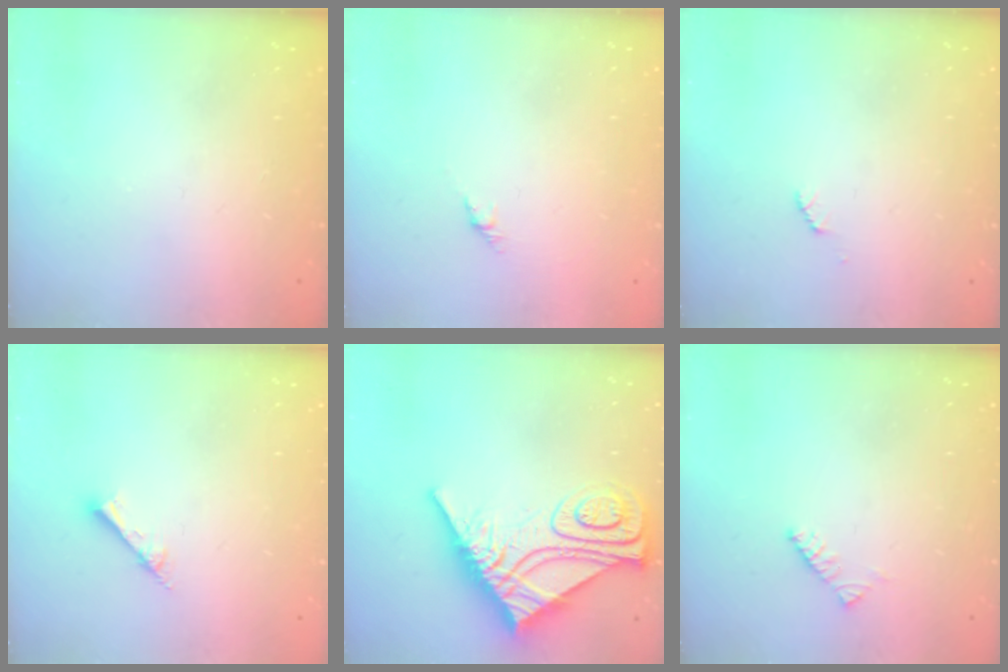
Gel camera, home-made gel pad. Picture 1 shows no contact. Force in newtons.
{"total": 2.7, "press": 2.6, "slide": 0.7}
{"total": 2.5, "press": 2.5, "slide": 0.4}
{"total": 2.8, "press": 2.7, "slide": 0.4}
{"total": 15.3, "press": 15.3, "slide": 1.3}
{"total": 2.9, "press": 2.9, "slide": 0.5}